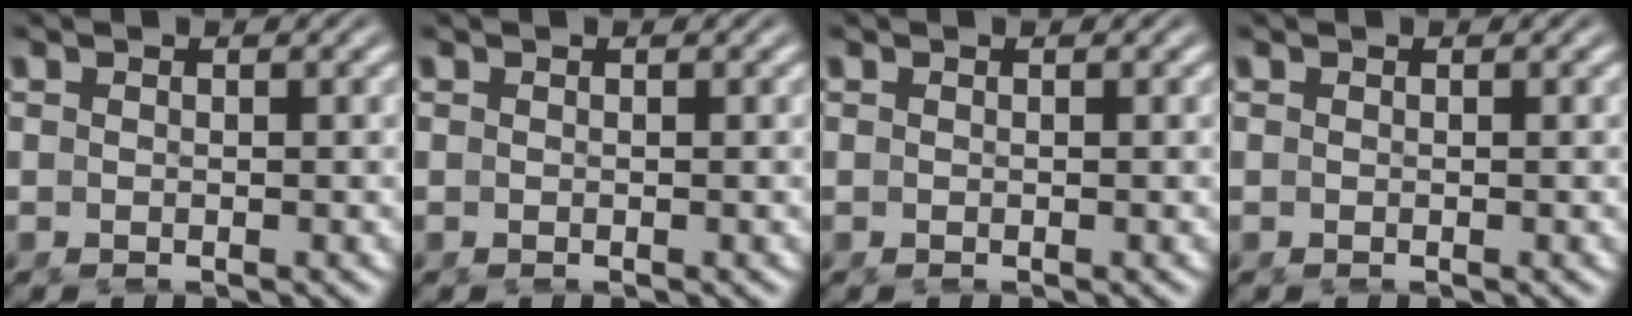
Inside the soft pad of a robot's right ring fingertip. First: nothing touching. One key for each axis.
{"total": 0.0}
{"total": 0.0}
{"total": 0.0}